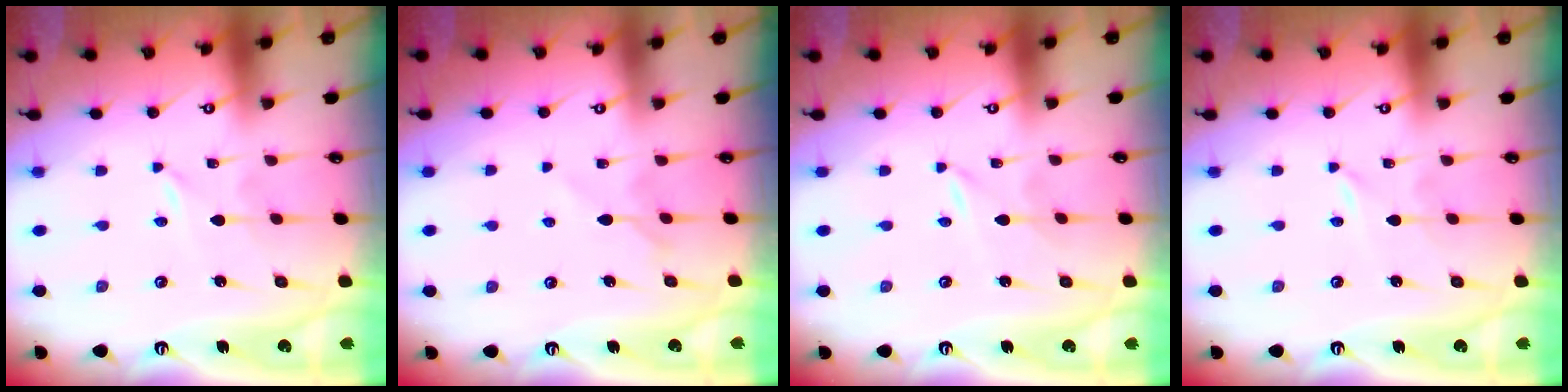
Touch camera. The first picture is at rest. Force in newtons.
{"total": 6.3, "press": 6.2, "slide": 0.8}
{"total": 0.0}
{"total": 0.0}